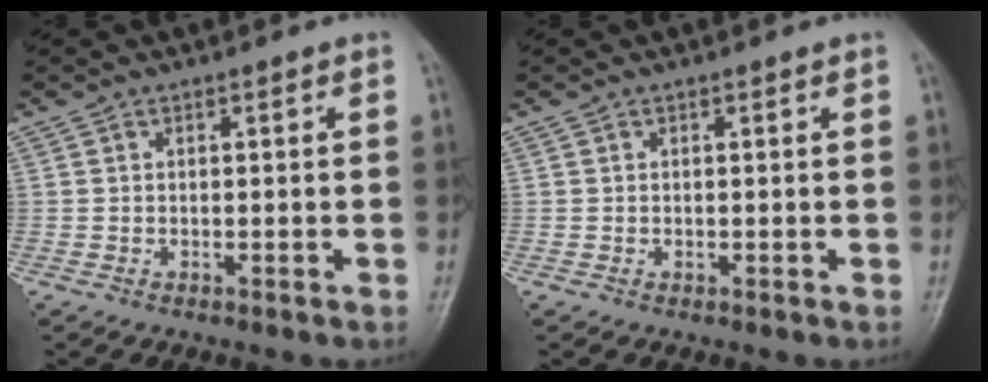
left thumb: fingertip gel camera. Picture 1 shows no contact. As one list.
[{"total": 0.0}]